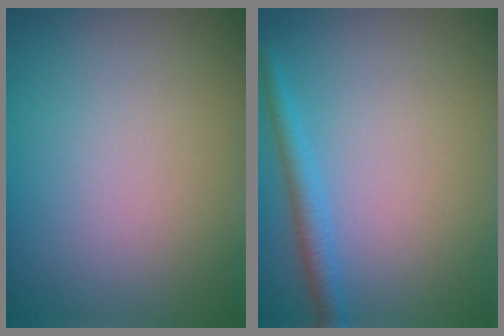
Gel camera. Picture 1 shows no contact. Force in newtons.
{"total": 2.2, "press": 2.2, "slide": 0.1}